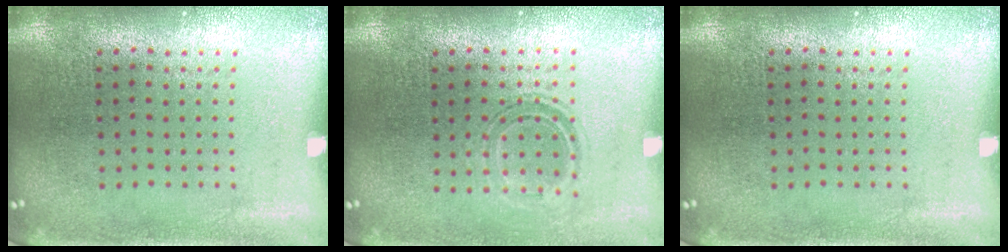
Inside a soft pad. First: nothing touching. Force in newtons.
{"total": 1.1, "press": 0.9, "slide": 0.7}
{"total": 0.0}